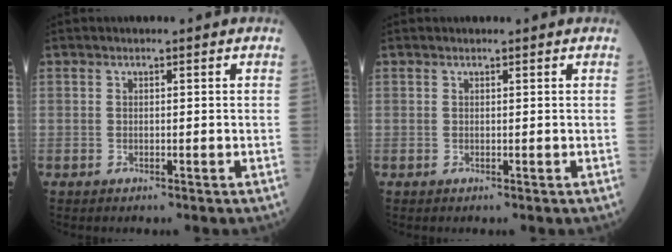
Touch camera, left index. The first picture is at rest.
{"total": 0.5, "force": [0.5, 0.1, 0.1], "torque": [-0.007, 0.007, 0.009]}